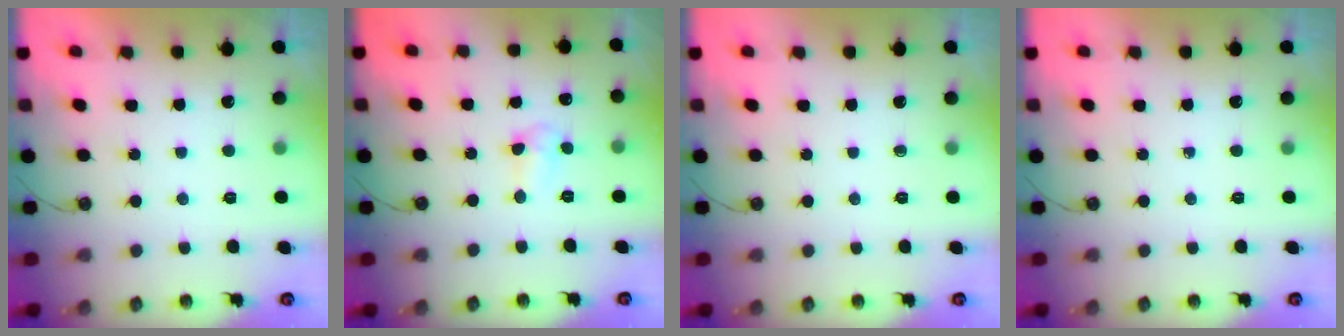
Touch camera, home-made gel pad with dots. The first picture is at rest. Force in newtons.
{"total": 3.8, "press": 3.7, "slide": 0.6}
{"total": 0.0}
{"total": 0.0}